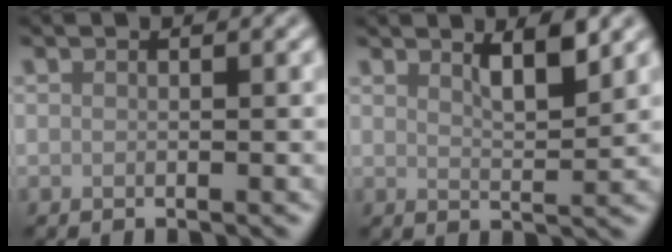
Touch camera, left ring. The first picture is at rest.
{"total": 2.9, "force": [1.9, 0.6, 2.1], "torque": [-0.031, -0.002, 0.033]}